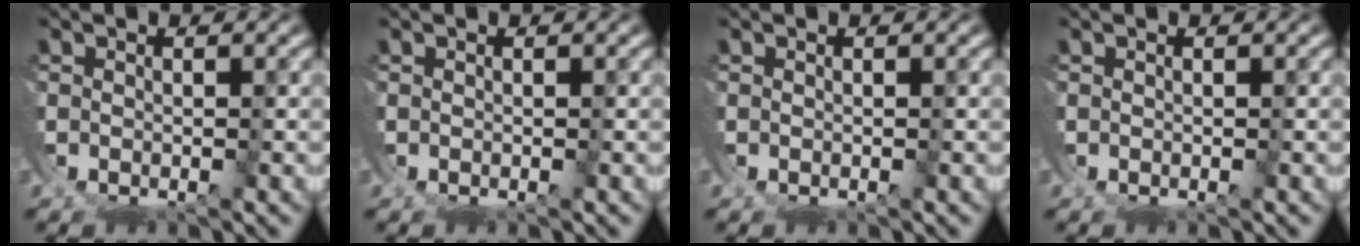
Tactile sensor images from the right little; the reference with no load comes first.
{"total": 0.0}
{"total": 0.0}
{"total": 0.0}